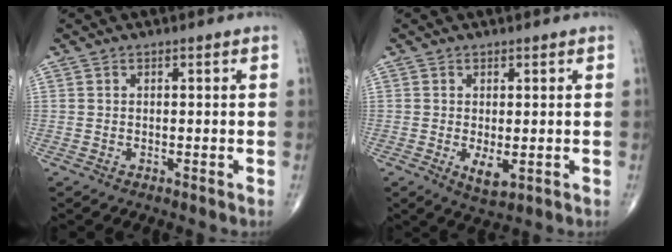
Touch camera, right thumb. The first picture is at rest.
{"total": 3.6, "force": [-0.5, 1.5, 3.2], "torque": [-0.048, -0.010, -0.001]}